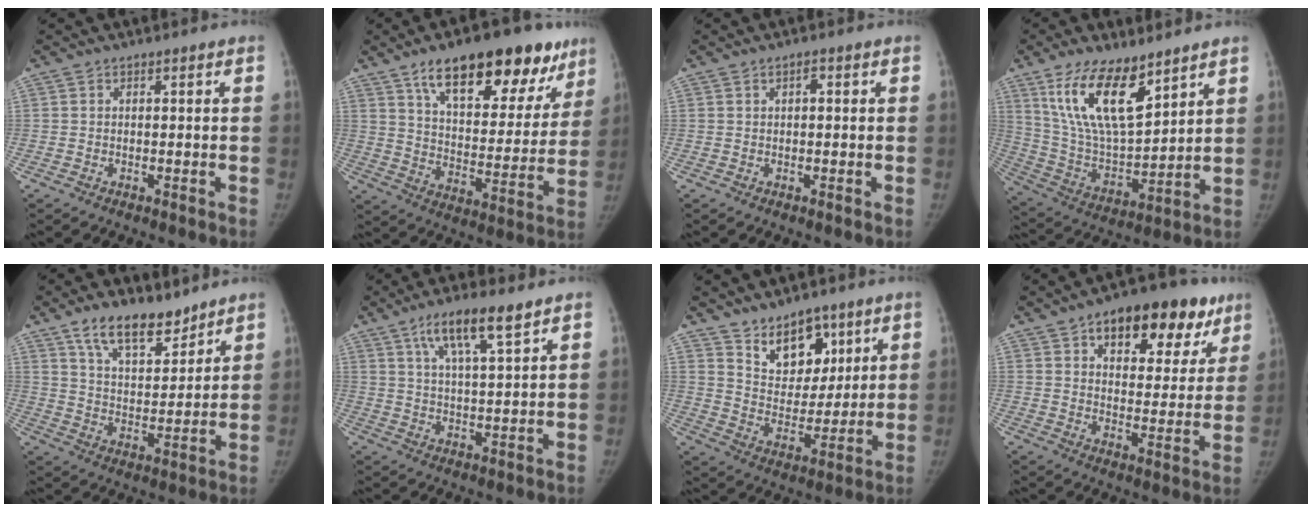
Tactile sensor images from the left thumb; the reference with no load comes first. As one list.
[{"total": 24.3, "force": [15.1, 10.8, 15.8], "torque": [-0.172, -0.037, 0.227]}, {"total": 1.1, "force": [0.3, 0.6, 0.9], "torque": [-0.012, 0.003, 0.002]}, {"total": 17.1, "force": [10.2, 6.9, 11.9], "torque": [-0.194, -0.053, 0.207]}, {"total": 11.7, "force": [8.5, 5.2, 6.0], "torque": [-0.068, -0.060, 0.155]}, {"total": 9.8, "force": [5.8, 2.0, 7.5], "torque": [-0.126, -0.021, 0.105]}, {"total": 11.8, "force": [7.7, 7.3, 5.3], "torque": [-0.044, -0.054, 0.139]}, {"total": 19.6, "force": [10.9, 10.3, 12.7], "torque": [-0.116, -0.018, 0.152]}]